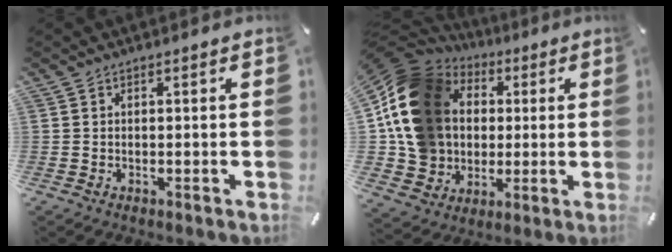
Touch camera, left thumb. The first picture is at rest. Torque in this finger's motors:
{"motor_torque": [2.04, 2.05, 2.69, -0.08, 0.63]}